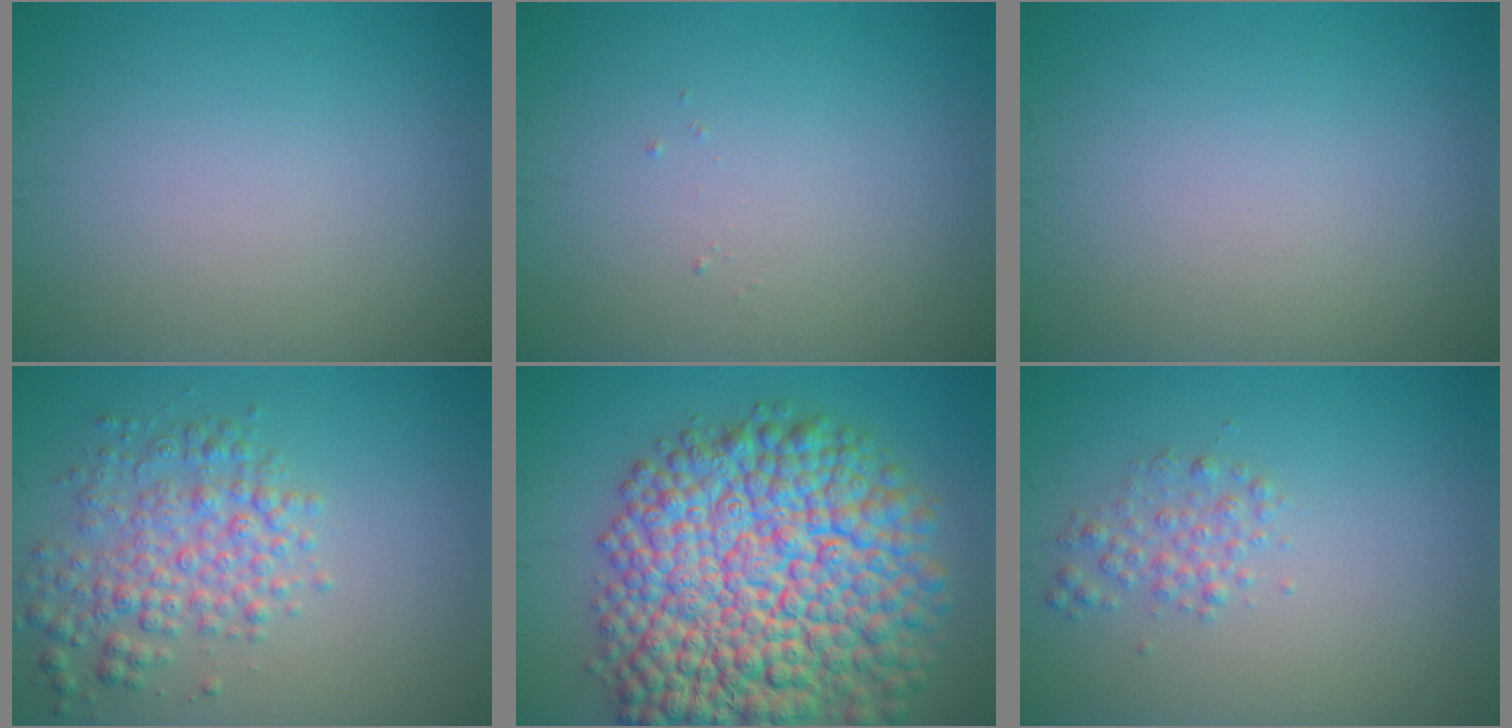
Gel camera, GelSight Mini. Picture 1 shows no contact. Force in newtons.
{"total": 0.0}
{"total": 0.0}
{"total": 4.3, "press": 4.3, "slide": 0.1}
{"total": 16.9, "press": 16.9, "slide": 0.7}
{"total": 1.7, "press": 1.7, "slide": 0.0}